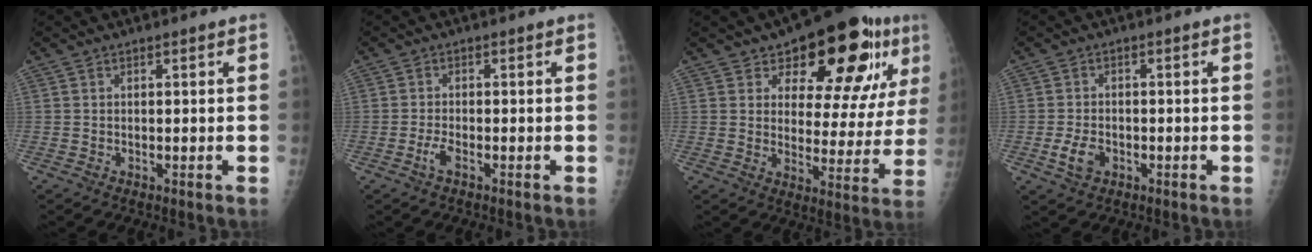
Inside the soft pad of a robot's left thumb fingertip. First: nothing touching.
{"total": 2.1, "force": [-1.2, 0.7, 1.6], "torque": [-0.039, 0.005, -0.025]}
{"total": 19.6, "force": [9.9, 8.8, 14.4], "torque": [-0.150, -0.028, 0.142]}
{"total": 4.1, "force": [-1.5, 2.8, 2.6], "torque": [-0.048, 0.004, -0.026]}